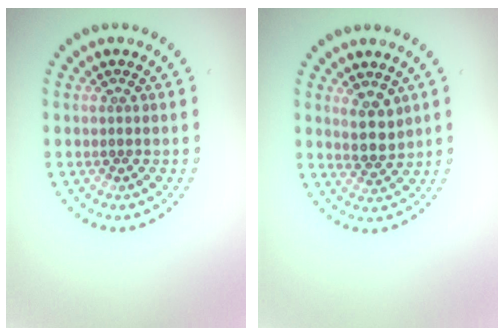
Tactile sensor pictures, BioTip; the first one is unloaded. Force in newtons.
{"total": 2.5, "press": 2.2, "slide": 1.2}